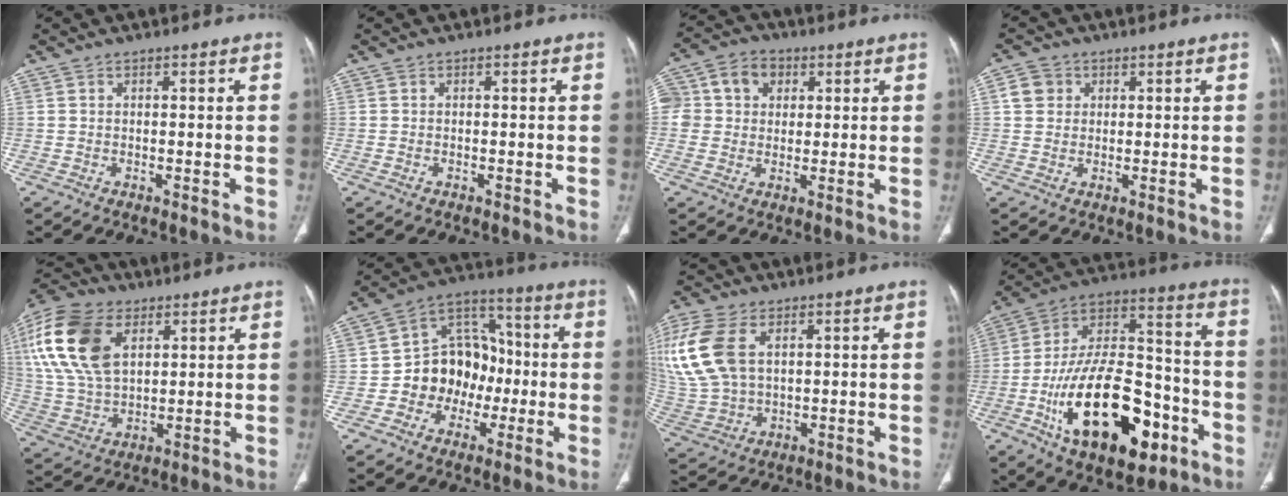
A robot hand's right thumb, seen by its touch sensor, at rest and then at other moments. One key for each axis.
{"total": 0.0}
{"total": 11.2, "fx": 2.8, "fy": 9.5, "fz": 5.3, "tx": -0.083, "ty": 0.021, "tz": 0.043}
{"total": 3.9, "fx": 1.1, "fy": 3.5, "fz": 1.3, "tx": -0.009, "ty": 0.002, "tz": 0.018}
{"total": 19.2, "fx": 7.0, "fy": 11.7, "fz": 13.5, "tx": -0.274, "ty": -0.011, "tz": 0.131}
{"total": 13.9, "fx": -2.5, "fy": 11.3, "fz": 7.6, "tx": -0.070, "ty": 0.044, "tz": -0.045}
{"total": 17.9, "fx": 5.4, "fy": 11.3, "fz": 12.7, "tx": -0.307, "ty": -0.005, "tz": 0.112}
{"total": 27.6, "fx": -10.9, "fy": 13.6, "fz": 21.4, "tx": -0.363, "ty": 0.051, "tz": -0.167}